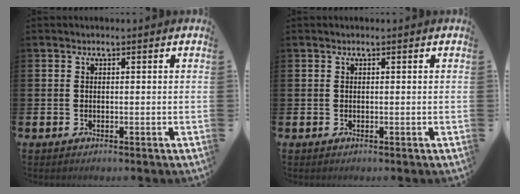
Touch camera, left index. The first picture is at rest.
{"total": 0.0}